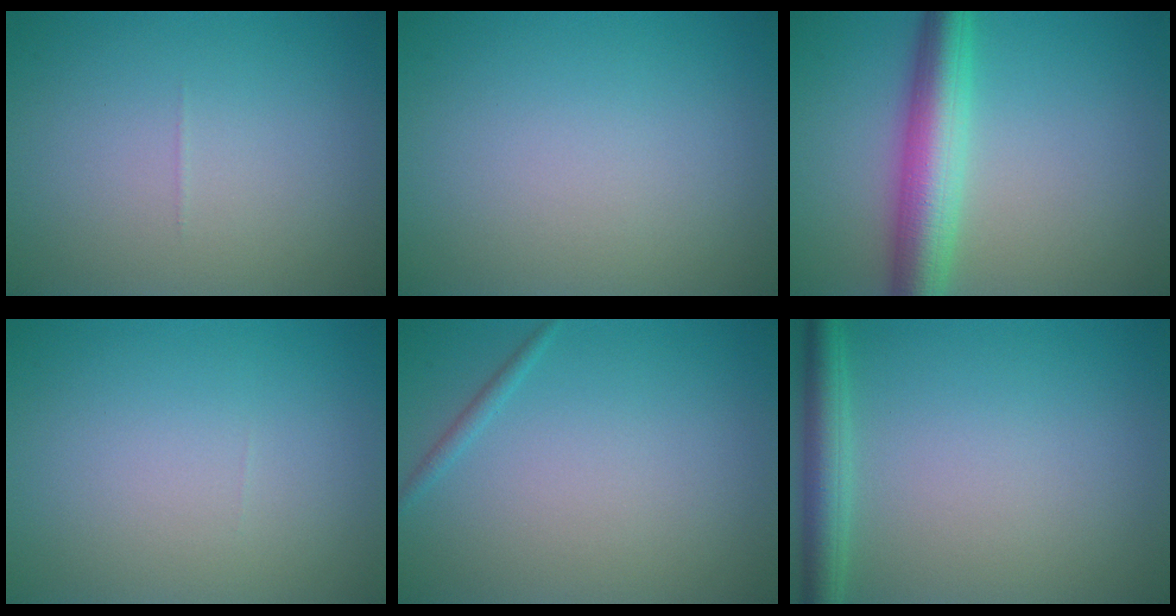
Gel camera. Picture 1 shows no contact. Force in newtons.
{"total": 0.0}
{"total": 6.3, "press": 6.3, "slide": 0.1}
{"total": 0.0}
{"total": 0.8, "press": 0.8, "slide": 0.0}
{"total": 3.1, "press": 3.1, "slide": 0.2}